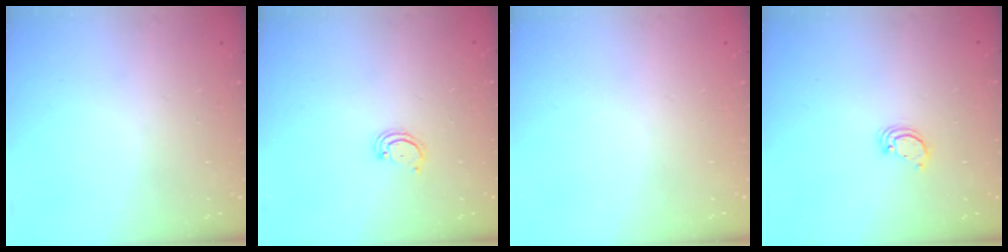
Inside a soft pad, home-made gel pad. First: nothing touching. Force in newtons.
{"total": 2.4, "press": 2.4, "slide": 0.2}
{"total": 0.0}
{"total": 2.9, "press": 2.9, "slide": 0.1}